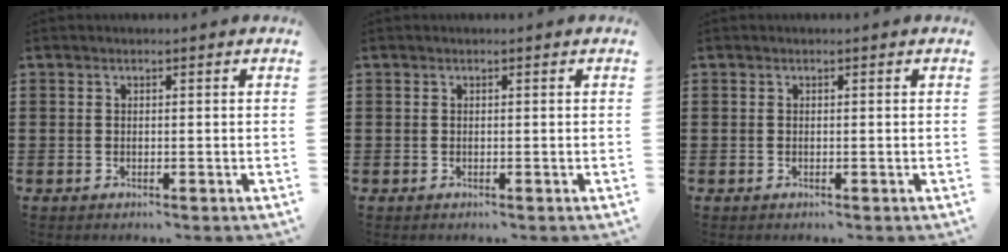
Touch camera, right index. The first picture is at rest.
{"total": 0.0}
{"total": 0.0}